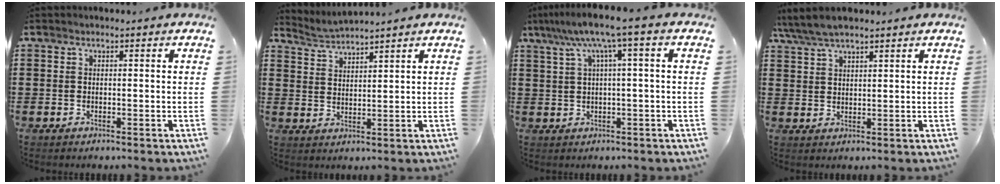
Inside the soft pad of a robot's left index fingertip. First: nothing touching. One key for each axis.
{"total": 2.7, "fx": 2.7, "fy": -0.5, "fz": -0.3, "tx": -0.004, "ty": -0.013, "tz": 0.047}
{"total": 6.9, "fx": 2.3, "fy": -0.1, "fz": 6.5, "tx": -0.129, "ty": -0.002, "tz": 0.036}
{"total": 4.6, "fx": 3.7, "fy": 1.1, "fz": 2.4, "tx": -0.057, "ty": -0.002, "tz": 0.069}